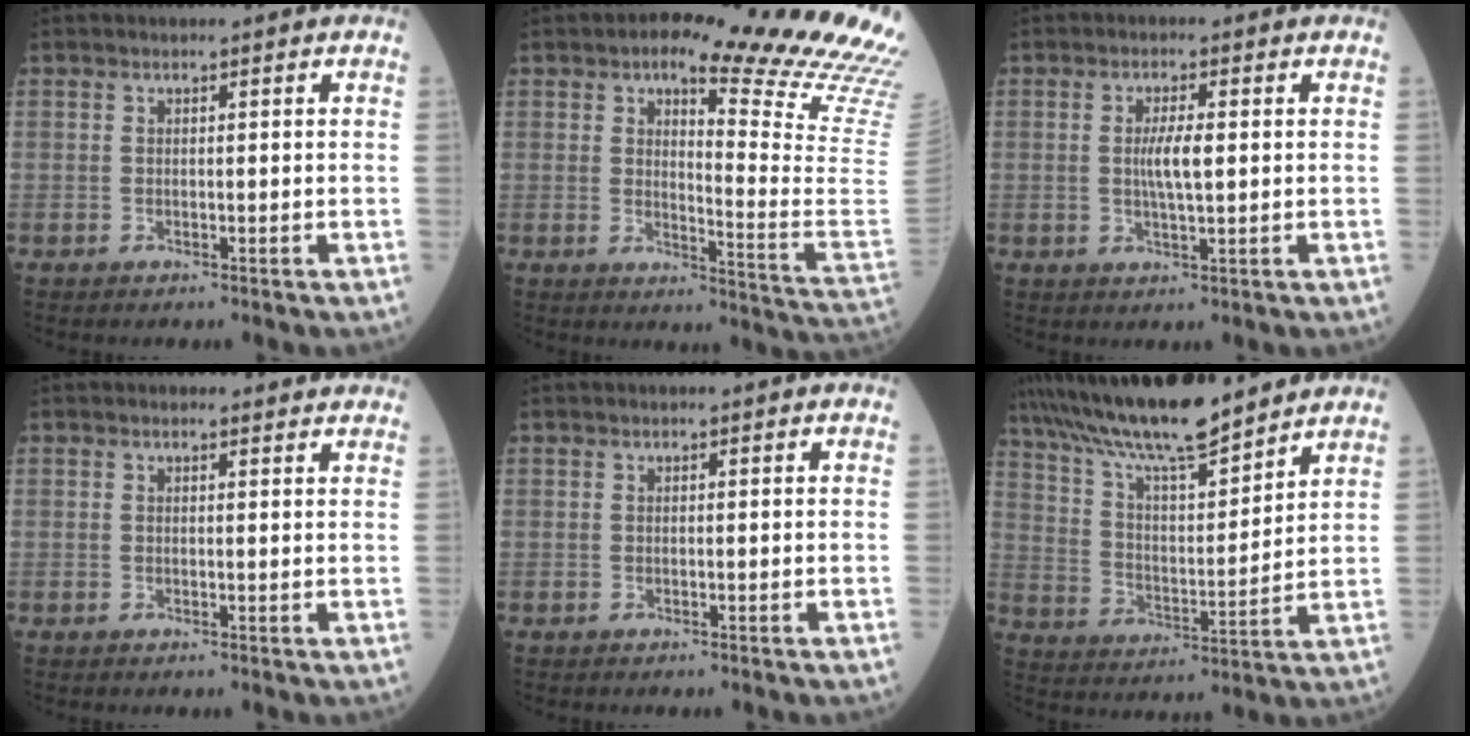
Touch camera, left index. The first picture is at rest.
{"total": 21.5, "force": [17.7, 1.6, 12.1], "torque": [-0.156, -0.090, 0.198]}
{"total": 4.0, "force": [0.3, 0.8, 3.9], "torque": [-0.075, -0.002, 0.006]}
{"total": 3.5, "force": [3.3, 1.0, 0.8], "torque": [-0.014, 0.009, 0.033]}
{"total": 0.0}
{"total": 17.2, "force": [14.7, 2.2, 8.6], "torque": [-0.157, 0.010, 0.259]}